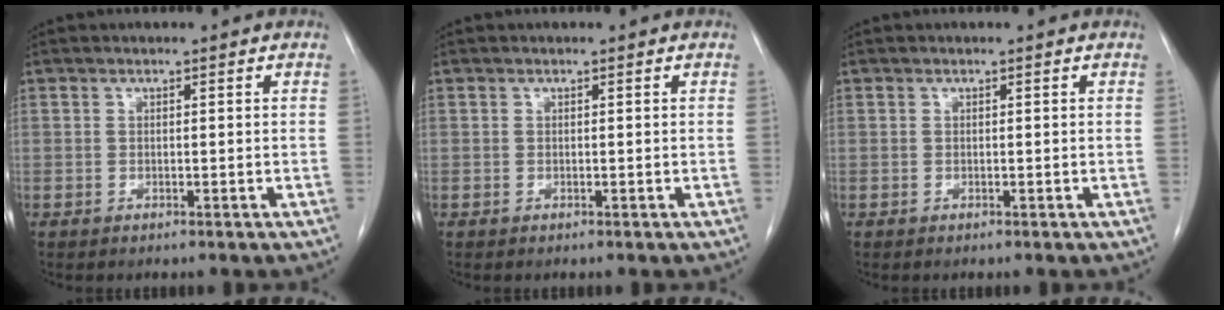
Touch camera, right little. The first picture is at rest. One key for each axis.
{"total": 0.0}
{"total": 0.0}